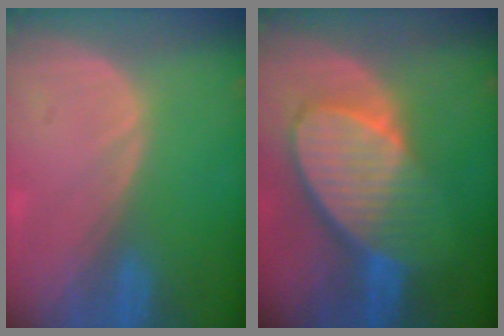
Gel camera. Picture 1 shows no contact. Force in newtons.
{"total": 9.7, "press": 8.6, "slide": 4.6}